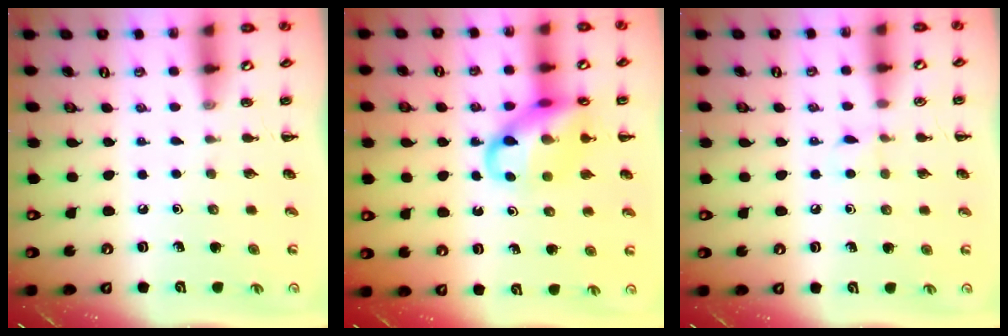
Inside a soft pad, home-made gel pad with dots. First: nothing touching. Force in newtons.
{"total": 15.5, "press": 15.3, "slide": 2.3}
{"total": 5.0, "press": 4.7, "slide": 1.7}